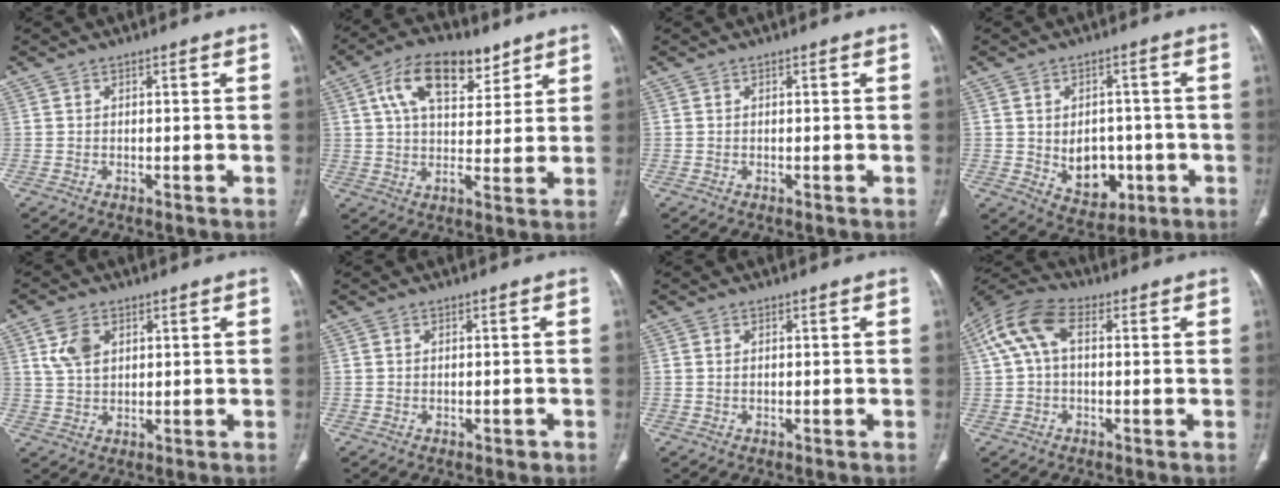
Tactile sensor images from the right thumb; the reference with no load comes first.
{"total": 14.1, "force": [7.2, 7.4, 9.6], "torque": [-0.129, -0.014, 0.121]}
{"total": 0.0}
{"total": 9.1, "force": [-1.6, 6.9, 5.8], "torque": [-0.047, 0.008, -0.003]}
{"total": 5.9, "force": [2.5, 3.8, 3.8], "torque": [-0.061, -0.005, 0.054]}
{"total": 0.8, "force": [-0.2, 0.6, 0.5], "torque": [-0.007, -0.001, 0.001]}
{"total": 0.7, "force": [0.3, 0.4, 0.4], "torque": [-0.009, -0.001, 0.009]}
{"total": 10.3, "force": [2.3, 6.0, 8.1], "torque": [-0.172, 0.036, 0.036]}